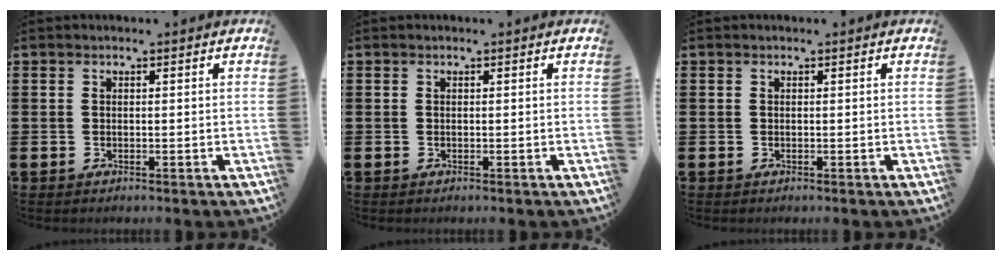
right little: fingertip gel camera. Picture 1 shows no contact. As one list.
[{"total": 0.0}, {"total": 0.0}]